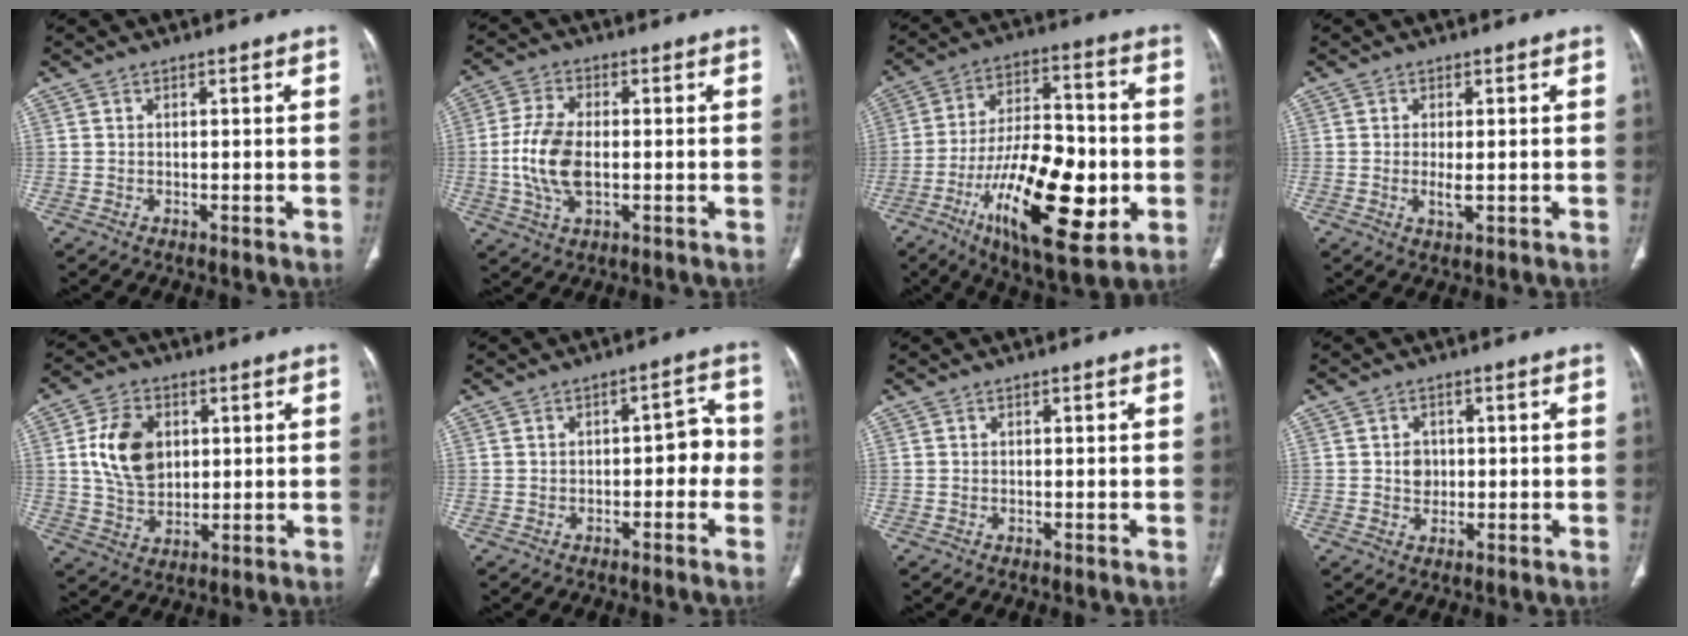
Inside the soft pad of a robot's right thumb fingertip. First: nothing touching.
{"total": 10.1, "force": [-1.0, 5.6, 8.4], "torque": [-0.176, 0.006, -0.018]}
{"total": 24.9, "force": [-7.3, 10.1, 21.6], "torque": [-0.356, 0.015, -0.107]}
{"total": 2.8, "force": [-0.3, 1.2, 2.5], "torque": [-0.050, -0.006, -0.004]}
{"total": 11.0, "force": [2.3, 7.8, 7.5], "torque": [-0.118, -0.008, 0.047]}
{"total": 5.0, "force": [-1.2, 3.0, 3.8], "torque": [-0.021, 0.030, -0.021]}
{"total": 0.0}
{"total": 2.8, "force": [0.2, 2.5, 1.4], "torque": [-0.006, 0.003, 0.004]}